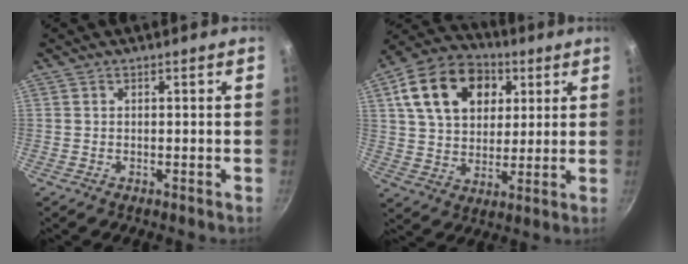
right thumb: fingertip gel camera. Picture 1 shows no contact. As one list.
[{"total": 18.7, "force": [6.5, 13.4, 11.3], "torque": [-0.171, 0.006, 0.102]}]